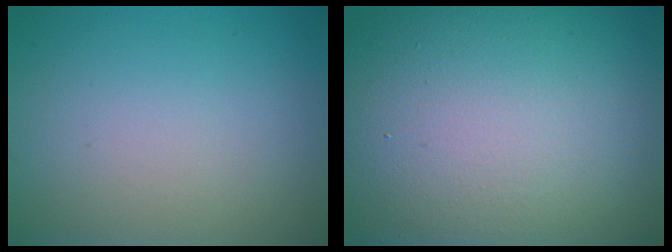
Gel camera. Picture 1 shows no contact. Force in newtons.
{"total": 19.1, "press": 19.1, "slide": 1.1}